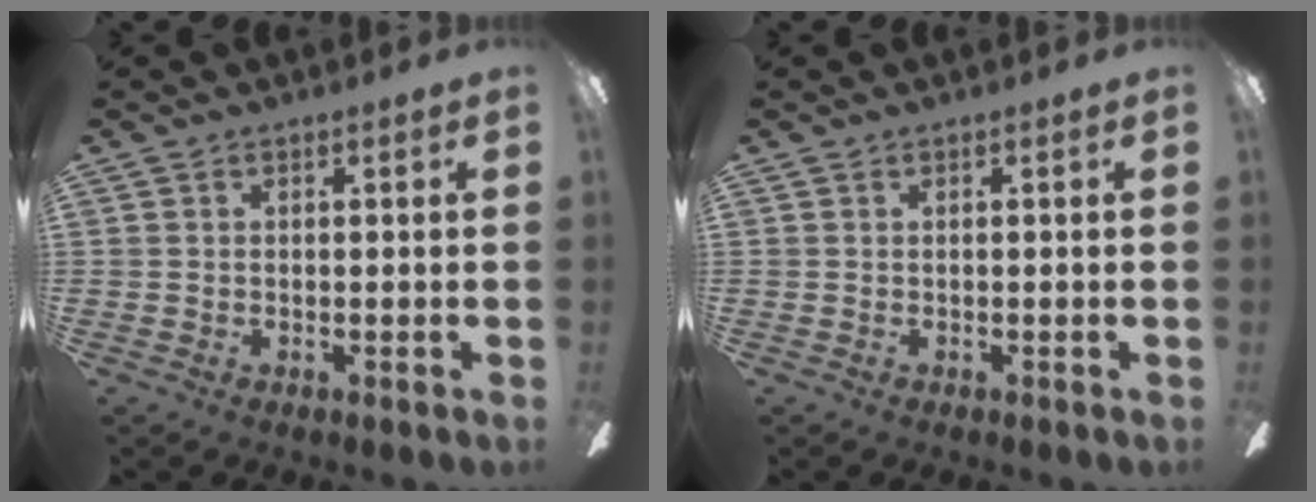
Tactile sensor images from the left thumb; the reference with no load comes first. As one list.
[{"total": 0.0}]